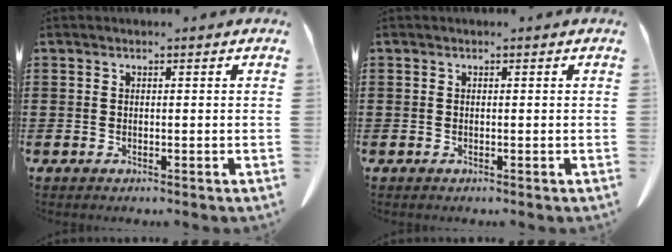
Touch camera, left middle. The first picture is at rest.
{"total": 0.0}